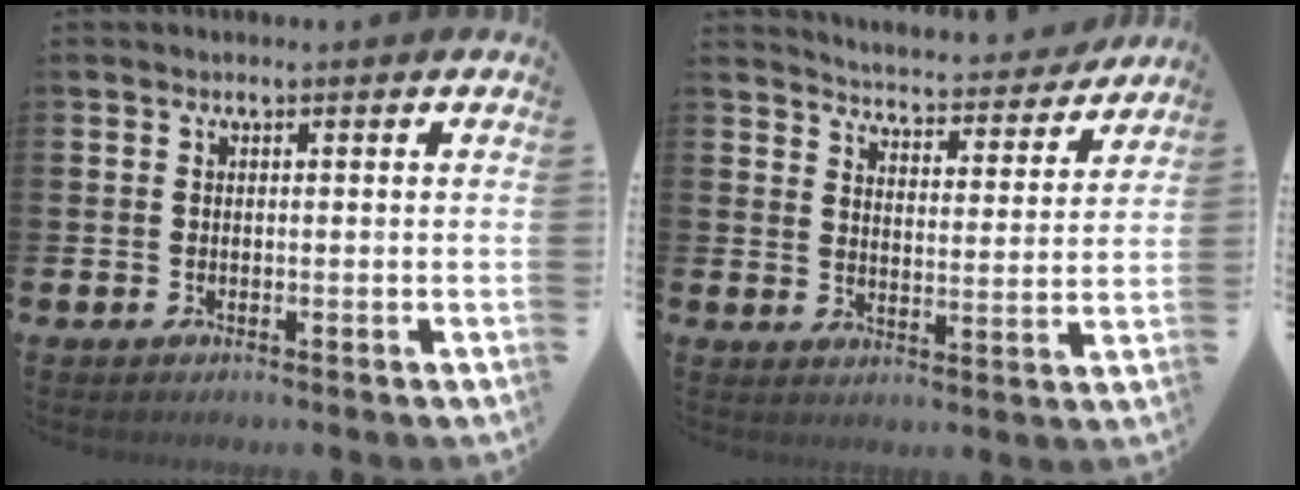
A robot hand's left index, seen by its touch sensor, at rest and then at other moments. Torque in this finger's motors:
{"motor_torque": [0.91, -1.23, 0.26, 0.03]}